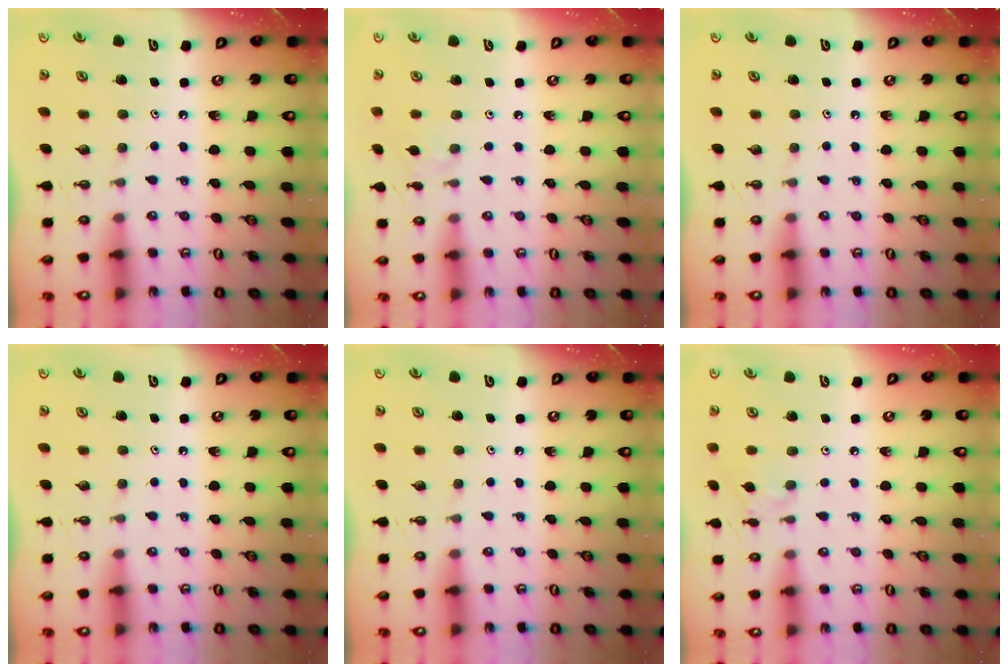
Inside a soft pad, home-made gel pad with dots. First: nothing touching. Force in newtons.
{"total": 2.8, "press": 2.8, "slide": 0.5}
{"total": 0.0}
{"total": 0.0}
{"total": 0.0}
{"total": 4.5, "press": 4.5, "slide": 0.4}